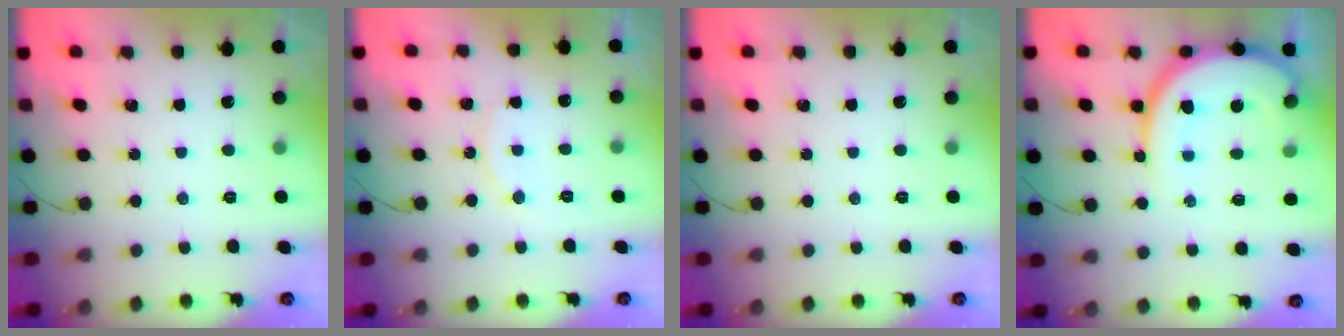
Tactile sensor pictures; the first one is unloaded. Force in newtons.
{"total": 7.7, "press": 7.7, "slide": 0.5}
{"total": 0.0}
{"total": 13.4, "press": 13.3, "slide": 1.4}